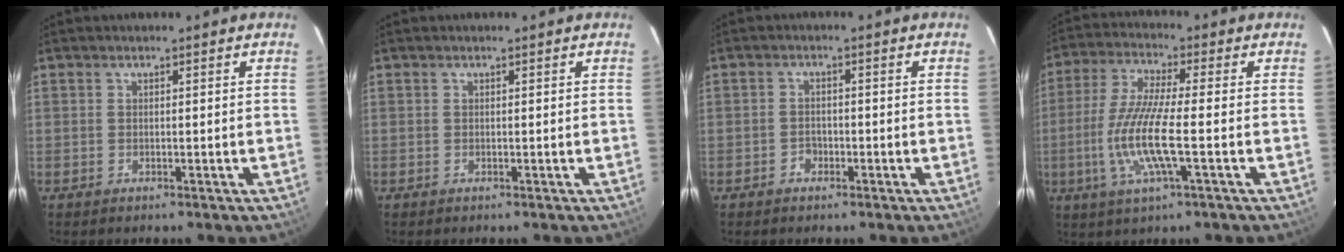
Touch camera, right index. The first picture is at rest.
{"total": 0.0}
{"total": 2.1, "force": [-1.3, 1.6, 0.5], "torque": [-0.012, 0.004, -0.020]}
{"total": 11.8, "force": [-2.8, 1.0, 11.4], "torque": [-0.238, -0.010, -0.052]}